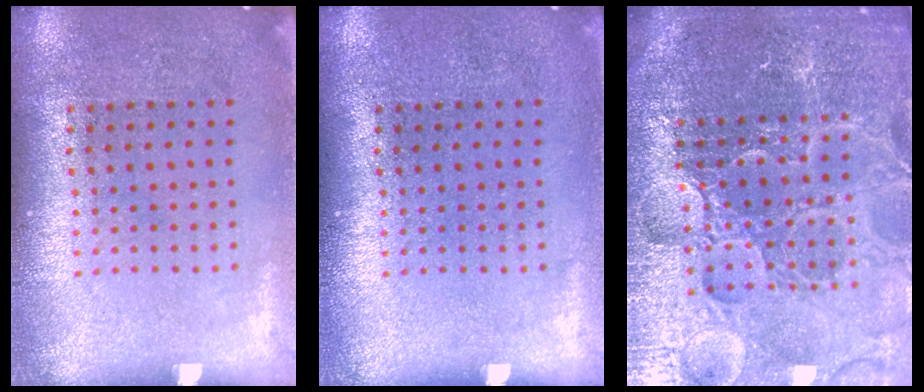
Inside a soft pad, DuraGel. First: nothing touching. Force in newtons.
{"total": 0.0}
{"total": 5.7, "press": 5.2, "slide": 2.4}